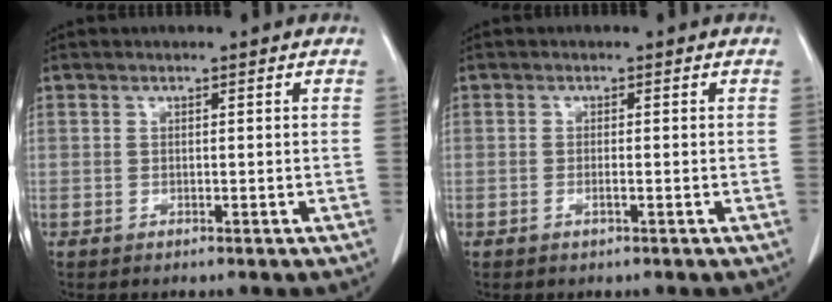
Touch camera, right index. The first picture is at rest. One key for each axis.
{"total": 0.9, "fx": -0.4, "fy": 0.0, "fz": 0.7, "tx": -0.017, "ty": 0.000, "tz": -0.008}